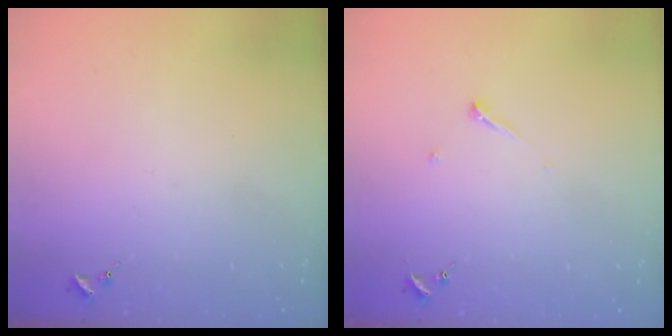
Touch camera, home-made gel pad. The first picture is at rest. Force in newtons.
{"total": 3.2, "press": 3.2, "slide": 0.3}